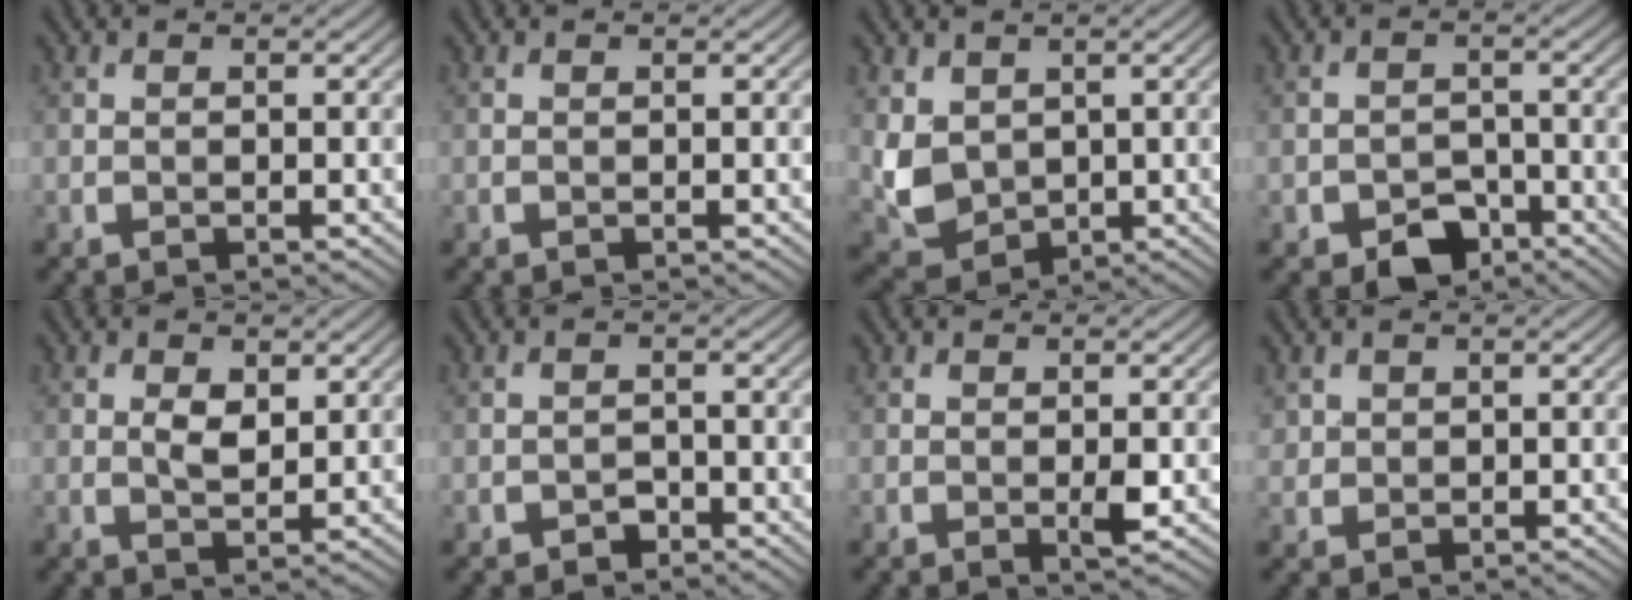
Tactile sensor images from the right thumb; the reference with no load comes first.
{"total": 0.0}
{"total": 5.5, "force": [1.2, 4.5, 3.0], "torque": [-0.087, -0.013, 0.028]}
{"total": 4.9, "force": [-3.3, 2.9, 2.1], "torque": [-0.032, -0.004, -0.060]}
{"total": 2.8, "force": [0.8, 1.5, 2.3], "torque": [-0.045, -0.005, 0.017]}
{"total": 1.7, "force": [-1.2, 1.0, 0.6], "torque": [-0.008, 0.004, -0.023]}
{"total": 1.4, "force": [-0.2, 0.2, 1.4], "torque": [-0.026, -0.003, -0.005]}
{"total": 1.7, "force": [0.9, 1.4, 0.2], "torque": [-0.009, -0.004, 0.020]}